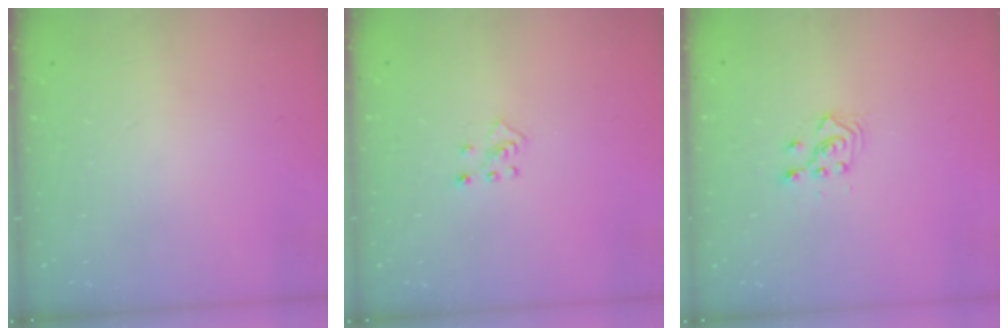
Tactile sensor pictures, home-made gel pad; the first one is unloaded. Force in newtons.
{"total": 2.3, "press": 2.3, "slide": 0.5}
{"total": 4.6, "press": 4.5, "slide": 0.6}